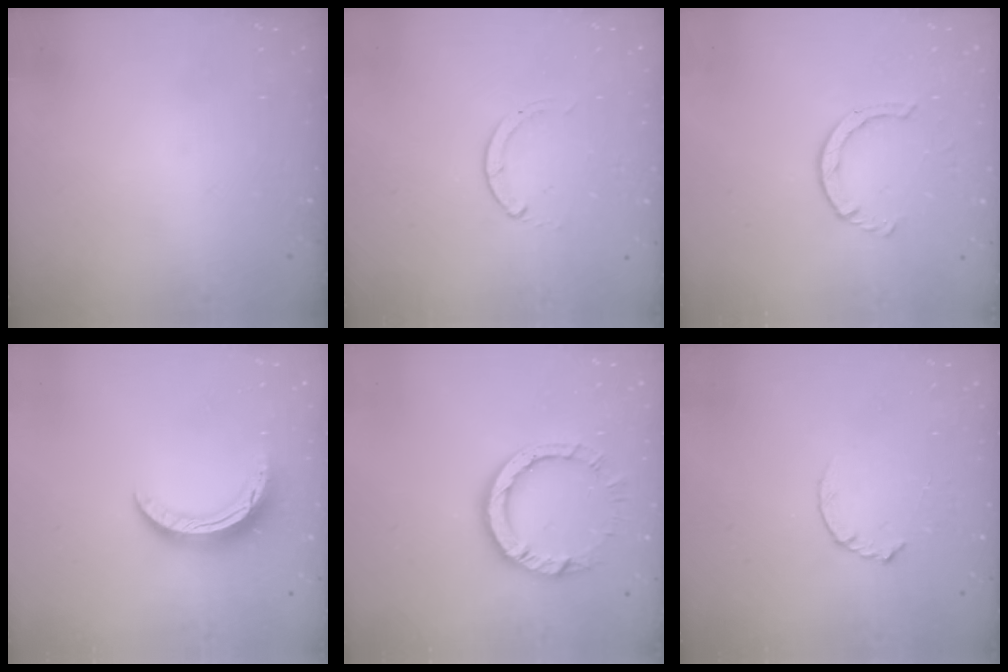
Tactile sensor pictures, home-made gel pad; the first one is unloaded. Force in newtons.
{"total": 0.0}
{"total": 2.9, "press": 2.9, "slide": 0.4}
{"total": 9.9, "press": 9.9, "slide": 0.5}
{"total": 10.6, "press": 10.5, "slide": 1.4}
{"total": 2.8, "press": 2.8, "slide": 0.4}